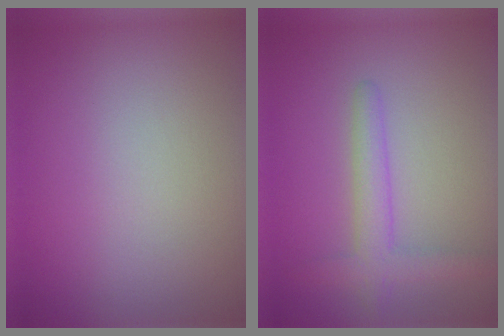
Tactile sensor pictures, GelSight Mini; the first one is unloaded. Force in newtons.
{"total": 2.8, "press": 2.8, "slide": 0.2}